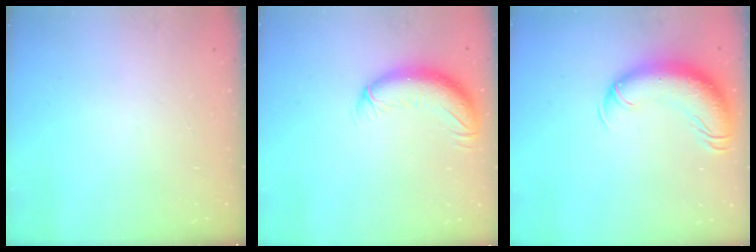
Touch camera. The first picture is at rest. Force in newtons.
{"total": 11.4, "press": 11.0, "slide": 2.6}
{"total": 16.5, "press": 16.1, "slide": 3.8}